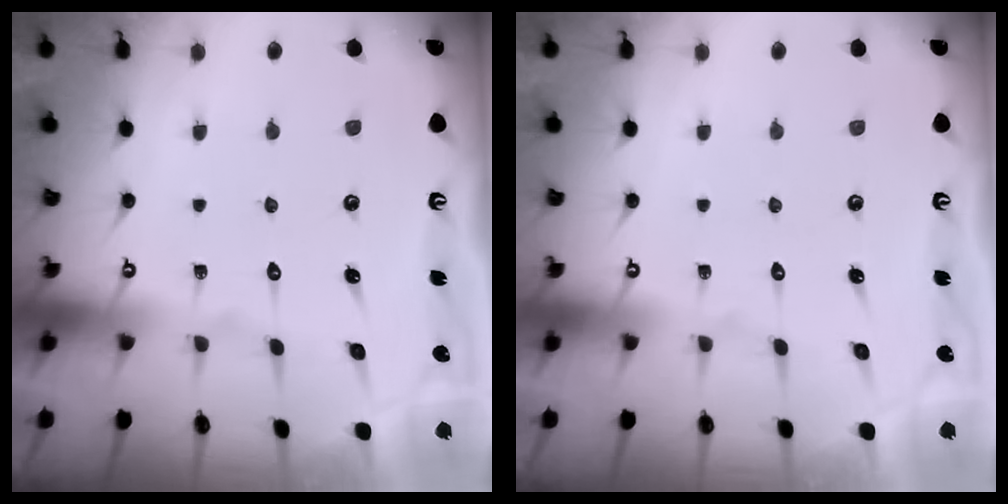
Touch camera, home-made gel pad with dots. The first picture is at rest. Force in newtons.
{"total": 0.0}